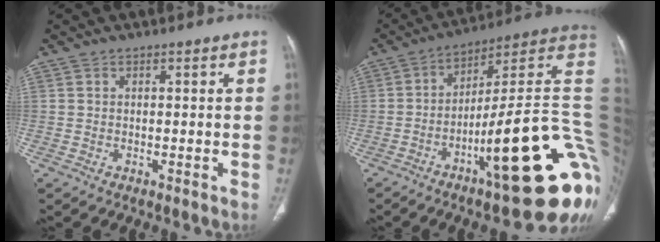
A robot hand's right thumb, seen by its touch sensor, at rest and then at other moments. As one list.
[{"total": 27.8, "force": [-6.6, 5.7, 26.4], "torque": [-0.275, 0.042, -0.096]}]